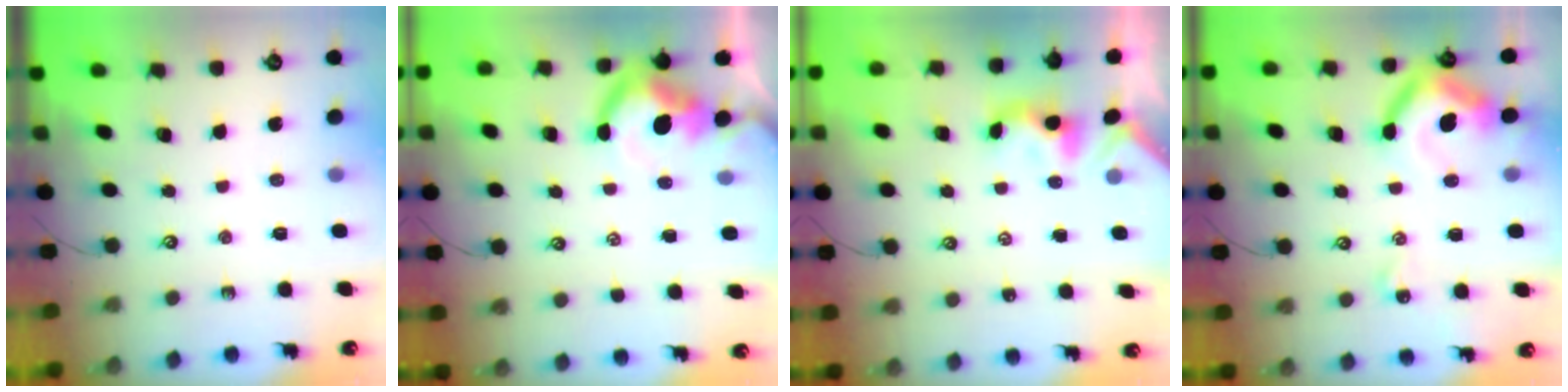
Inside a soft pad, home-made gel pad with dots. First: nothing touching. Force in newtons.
{"total": 5.4, "press": 5.3, "slide": 0.9}
{"total": 0.0}
{"total": 13.1, "press": 13.0, "slide": 1.7}